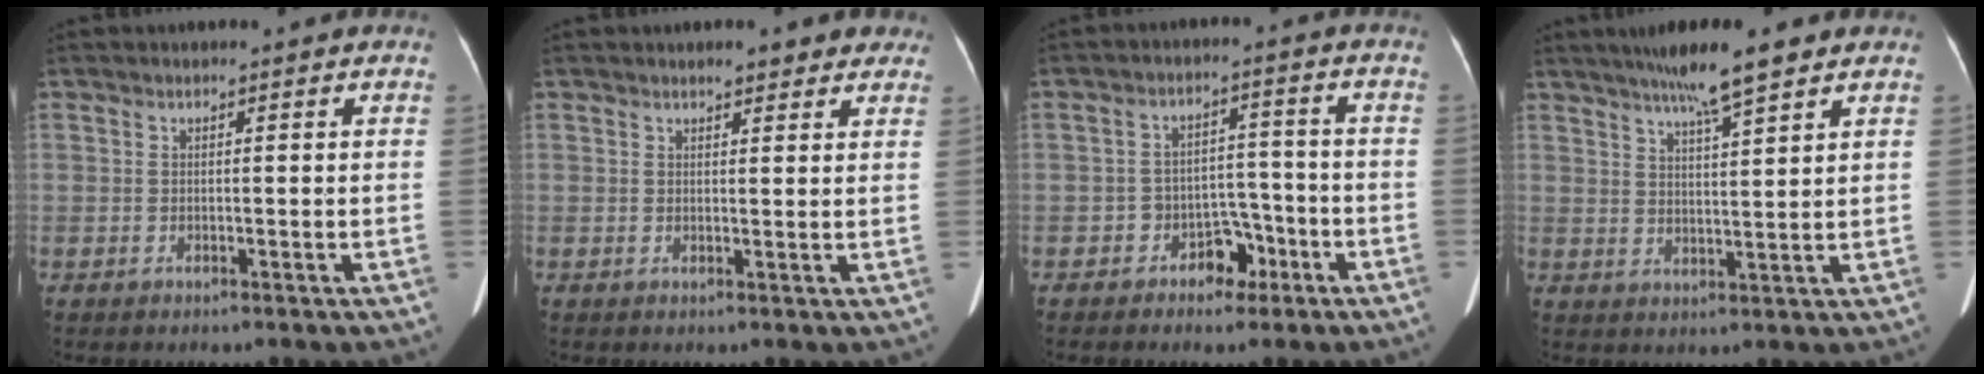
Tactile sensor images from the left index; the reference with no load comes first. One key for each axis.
{"total": 3.9, "fx": 3.2, "fy": 1.3, "fz": 1.7, "tx": -0.010, "ty": 0.011, "tz": 0.034}
{"total": 5.0, "fx": -2.9, "fy": 3.3, "fz": 2.3, "tx": -0.028, "ty": 0.024, "tz": -0.043}
{"total": 8.5, "fx": 6.4, "fy": 0.3, "fz": 5.7, "tx": -0.089, "ty": 0.016, "tz": 0.102}